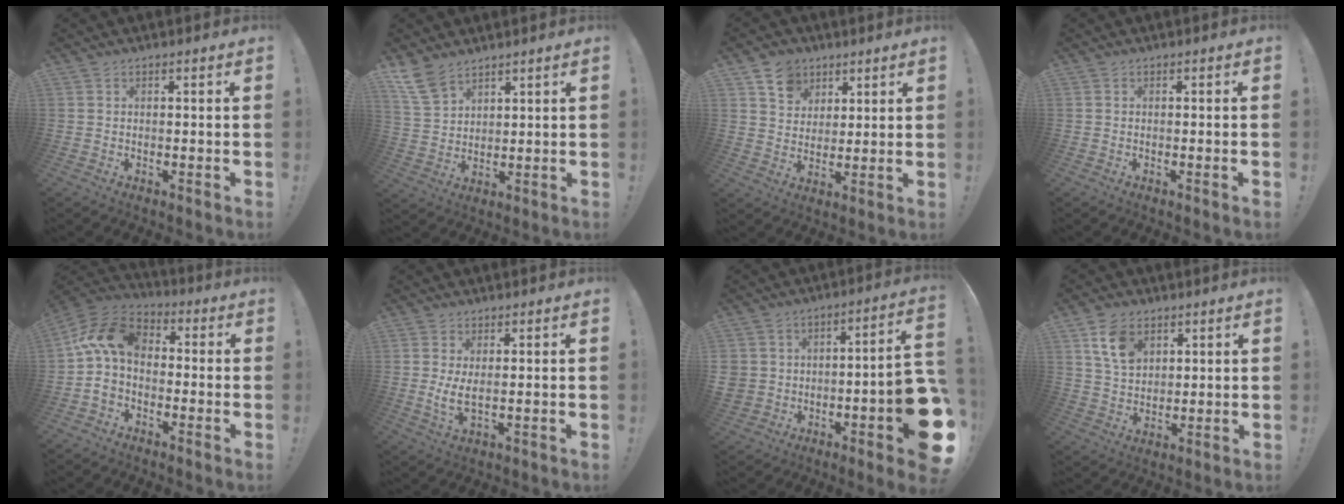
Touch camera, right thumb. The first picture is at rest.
{"total": 8.9, "force": [6.7, 4.4, 3.8], "torque": [-0.080, -0.030, 0.135]}
{"total": 8.6, "force": [4.8, 6.8, 2.0], "torque": [-0.030, -0.029, 0.093]}
{"total": 0.9, "force": [-0.4, -0.2, 0.7], "torque": [-0.019, 0.002, -0.006]}
{"total": 10.7, "force": [0.0, 6.9, 8.1], "torque": [-0.164, 0.019, 0.002]}
{"total": 4.7, "force": [1.0, 1.7, 4.2], "torque": [-0.065, -0.014, 0.018]}
{"total": 12.0, "force": [-4.8, 6.7, 8.7], "torque": [-0.116, 0.035, -0.079]}
{"total": 10.6, "force": [5.2, 7.5, 5.5], "torque": [-0.091, -0.008, 0.102]}